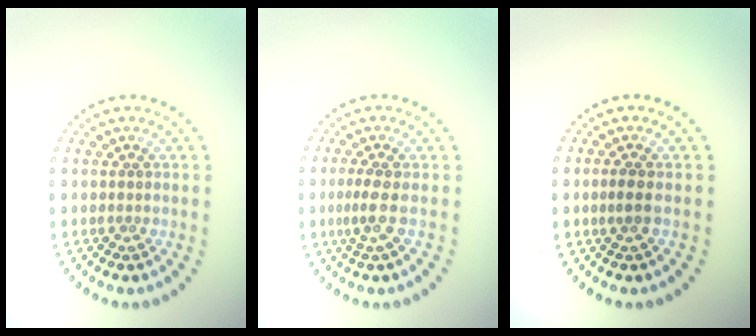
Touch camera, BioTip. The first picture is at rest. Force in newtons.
{"total": 1.6, "press": 1.1, "slide": 1.1}
{"total": 1.2, "press": 1.0, "slide": 0.7}